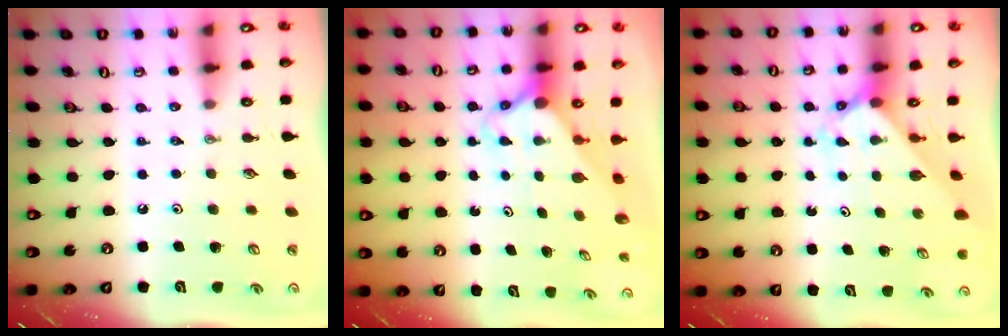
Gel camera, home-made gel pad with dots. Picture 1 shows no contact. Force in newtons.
{"total": 2.8, "press": 2.8, "slide": 0.2}
{"total": 2.2, "press": 2.2, "slide": 0.2}